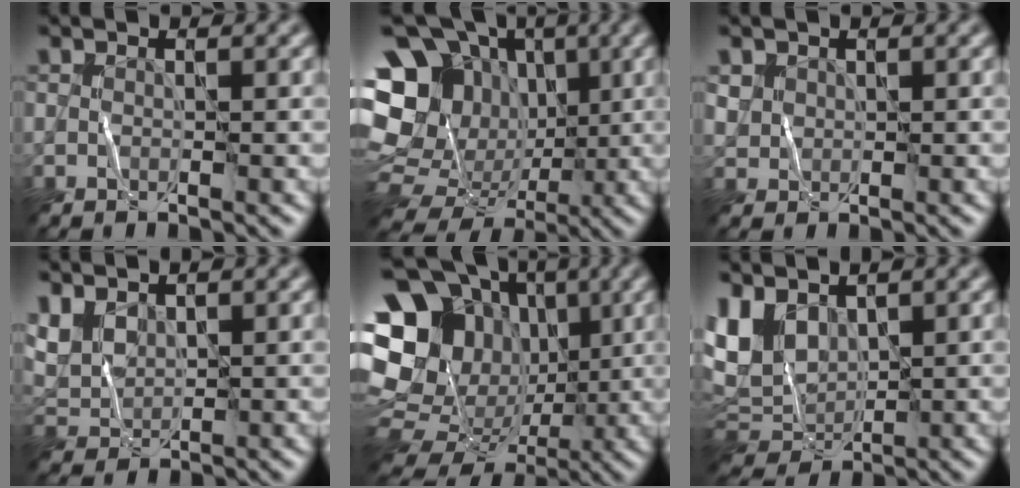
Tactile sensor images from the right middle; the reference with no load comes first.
{"total": 19.4, "force": [2.0, 17.3, 8.5], "torque": [-0.200, 0.030, 0.012]}
{"total": 1.3, "force": [0.6, 1.1, 0.2], "torque": [-0.006, -0.003, 0.016]}
{"total": 3.3, "force": [2.0, 2.0, 1.7], "torque": [-0.046, 0.001, 0.045]}
{"total": 21.4, "force": [2.9, 18.7, 9.9], "torque": [-0.227, 0.040, 0.026]}
{"total": 6.0, "force": [2.3, 3.9, 4.0], "torque": [-0.090, 0.000, 0.044]}